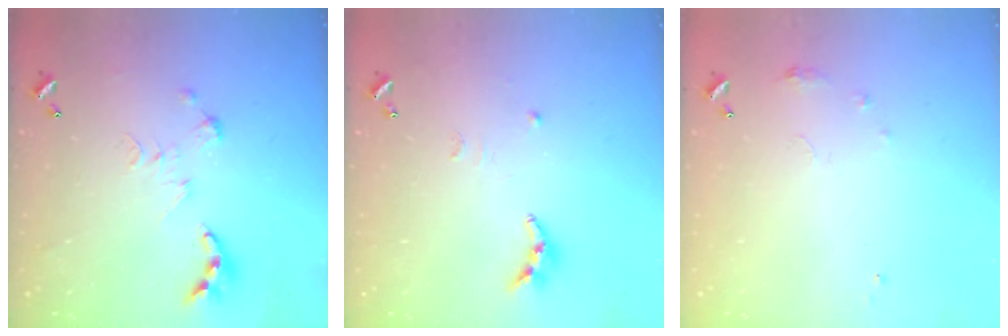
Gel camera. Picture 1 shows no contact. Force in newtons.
{"total": 7.9, "press": 7.9, "slide": 0.2}
{"total": 6.0, "press": 5.9, "slide": 0.8}